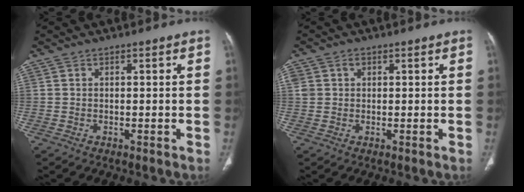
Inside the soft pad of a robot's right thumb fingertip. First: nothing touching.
{"total": 2.5, "force": [0.9, 2.1, 1.1], "torque": [-0.015, 0.003, 0.022]}